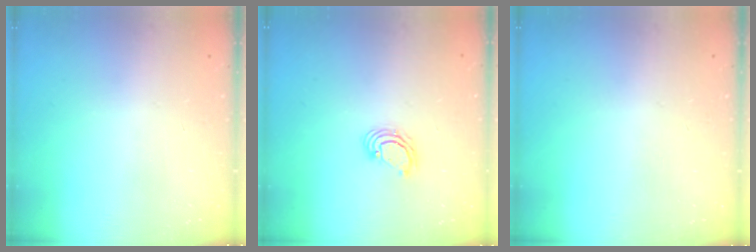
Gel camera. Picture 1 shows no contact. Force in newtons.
{"total": 3.8, "press": 3.8, "slide": 0.1}
{"total": 0.0}